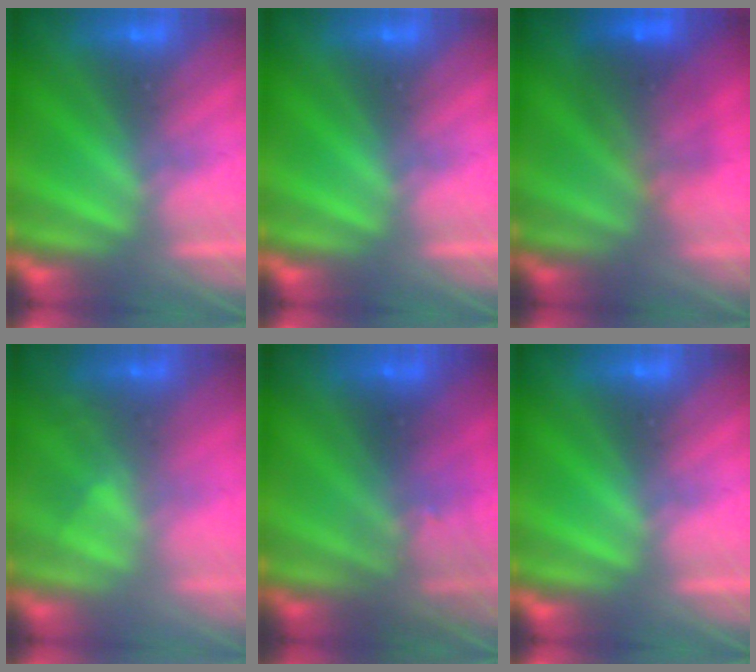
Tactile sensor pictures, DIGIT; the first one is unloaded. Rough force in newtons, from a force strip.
{"total": 0.0}
{"total": 7.0}
{"total": 2.4}
{"total": 2.8}
{"total": 0.0}